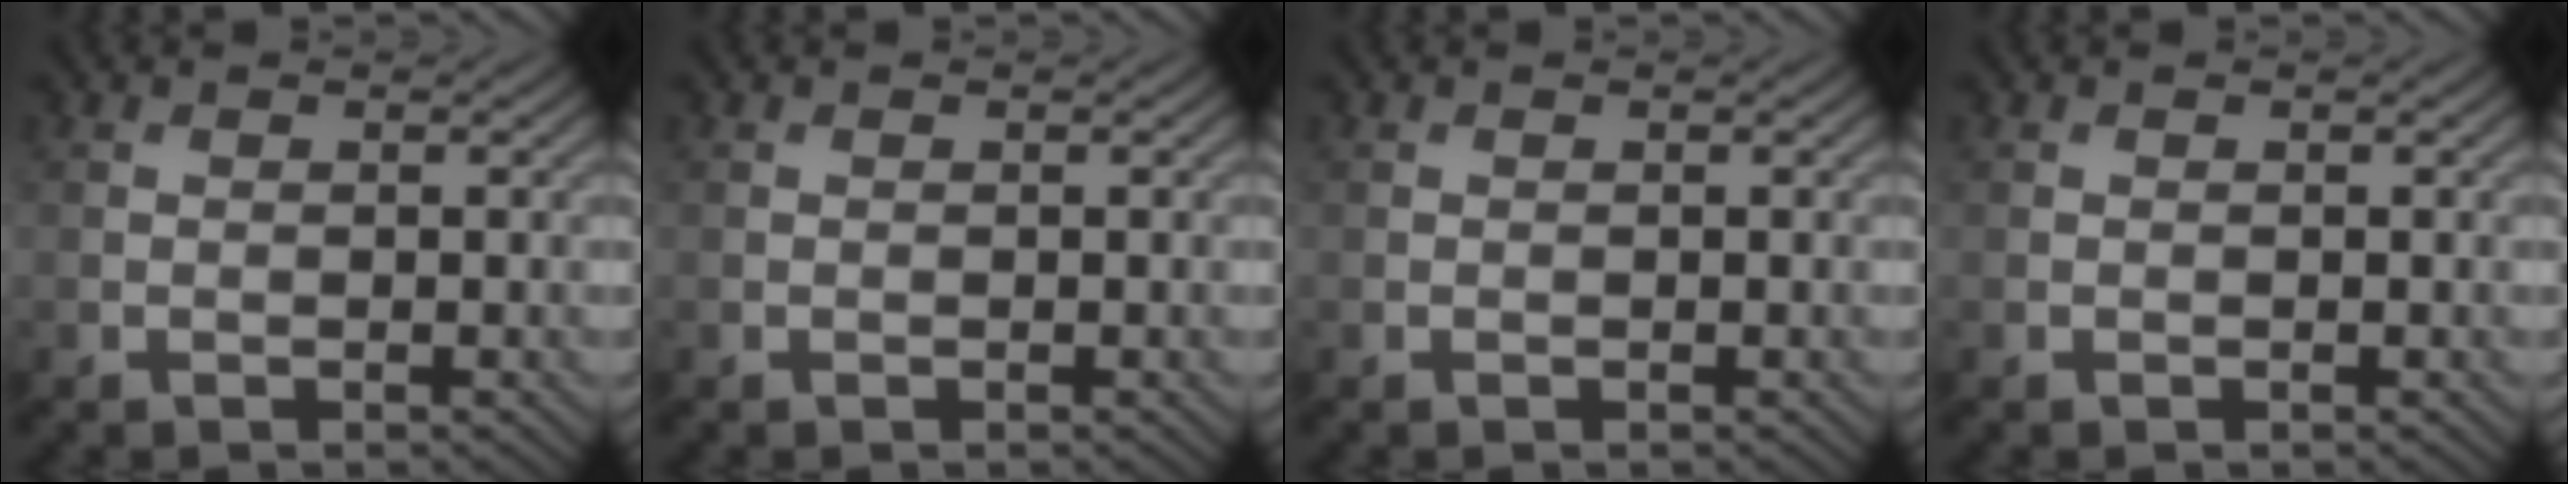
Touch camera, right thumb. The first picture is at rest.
{"total": 0.0}
{"total": 0.0}
{"total": 0.0}